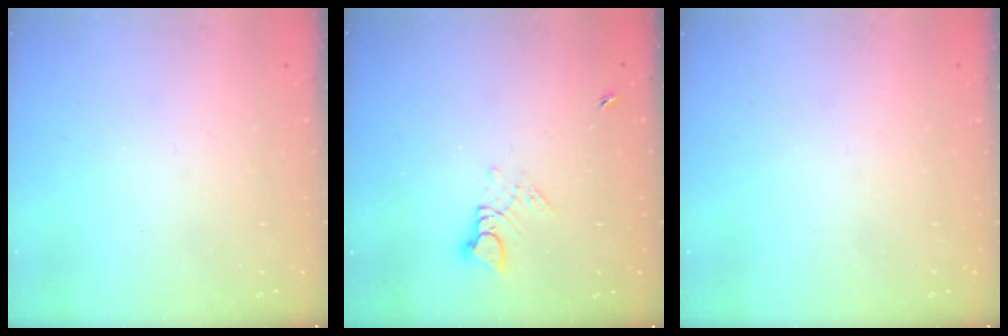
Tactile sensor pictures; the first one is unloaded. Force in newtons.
{"total": 3.5, "press": 3.5, "slide": 0.4}
{"total": 0.0}